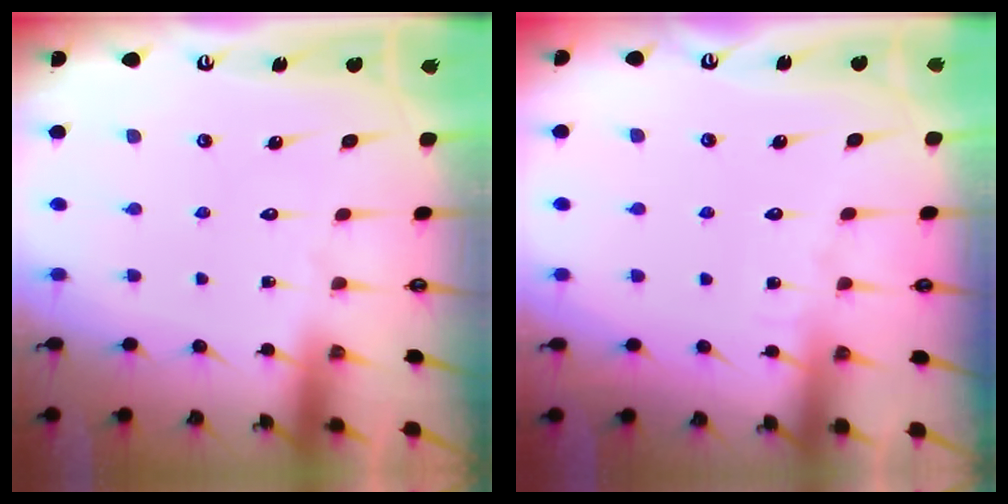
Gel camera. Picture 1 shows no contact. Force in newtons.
{"total": 3.6, "press": 3.6, "slide": 0.4}